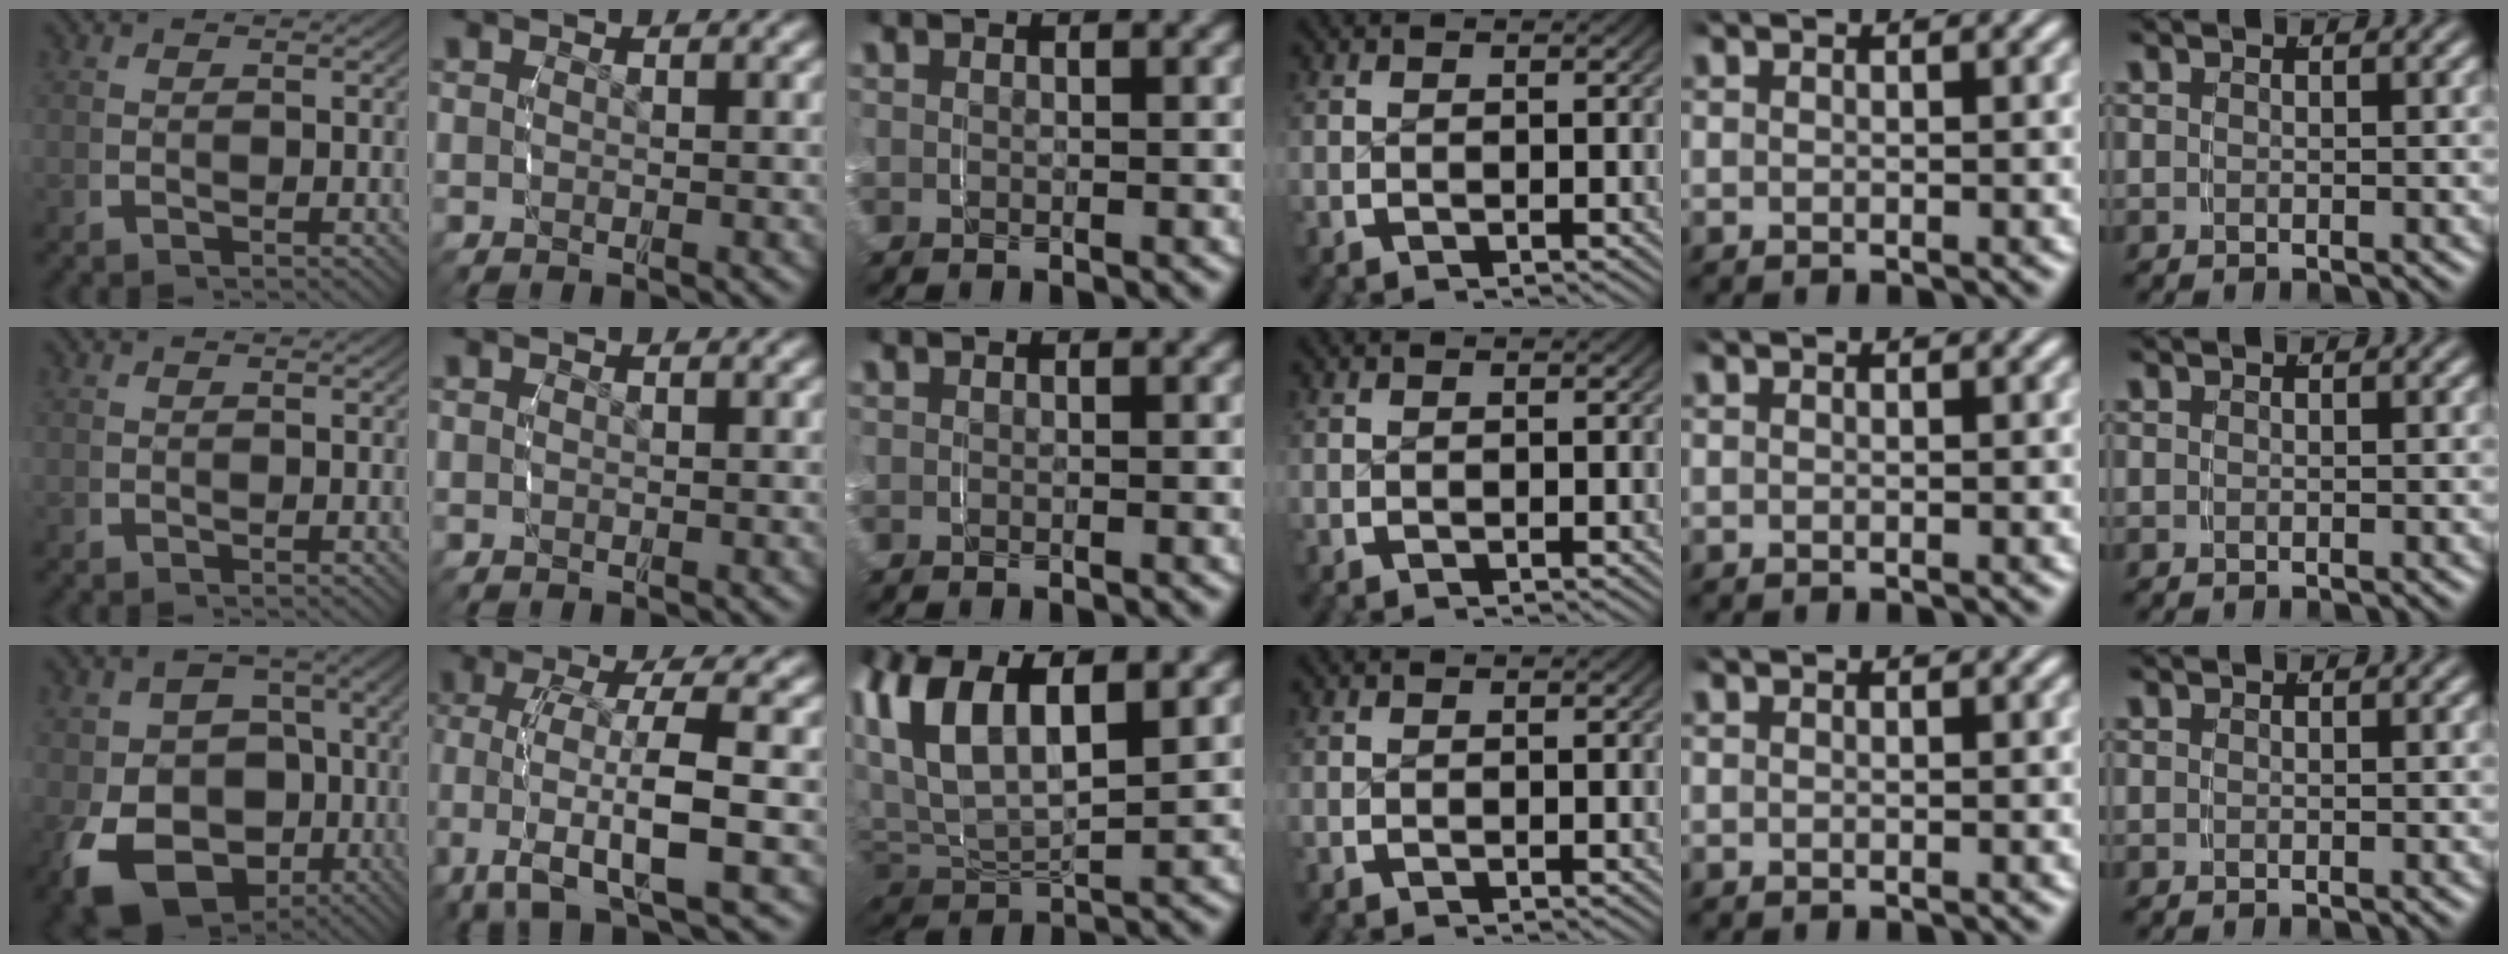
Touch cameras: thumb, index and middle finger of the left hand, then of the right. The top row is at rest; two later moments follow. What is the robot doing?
{"motion": "grasp_and_lifting", "object": "shorts"}